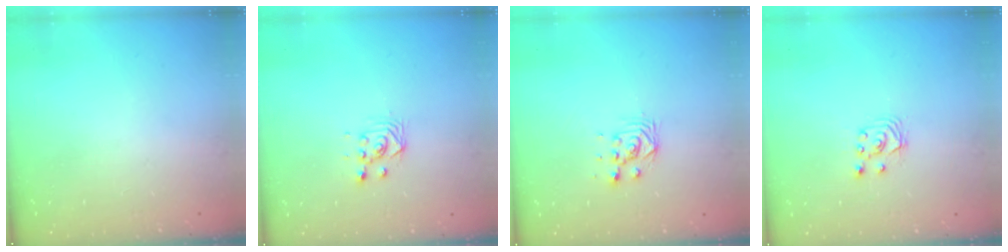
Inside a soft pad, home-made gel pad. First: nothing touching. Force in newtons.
{"total": 3.3, "press": 3.1, "slide": 1.0}
{"total": 3.8, "press": 3.7, "slide": 0.6}
{"total": 3.9, "press": 3.9, "slide": 0.4}